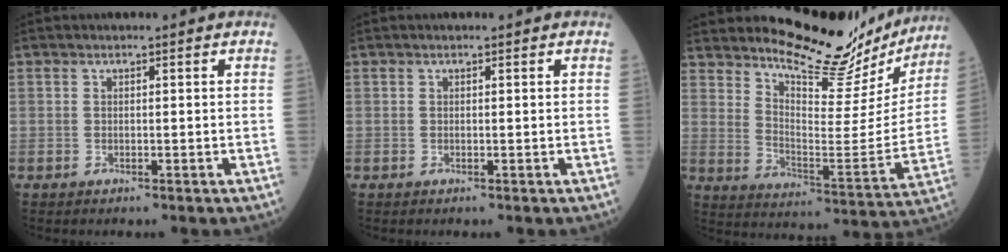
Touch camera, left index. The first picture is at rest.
{"total": 0.0}
{"total": 19.8, "force": [18.3, 4.0, 6.5], "torque": [-0.089, -0.069, 0.243]}